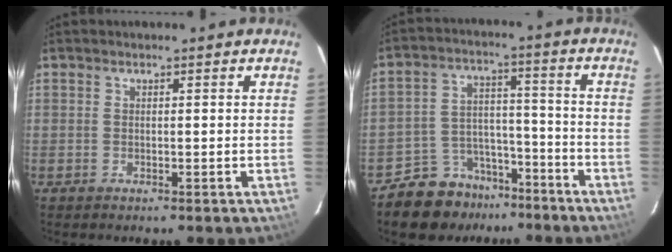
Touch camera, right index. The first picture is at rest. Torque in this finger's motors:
{"motor_torque": [-0.84, -0.60, -0.71, -0.21]}